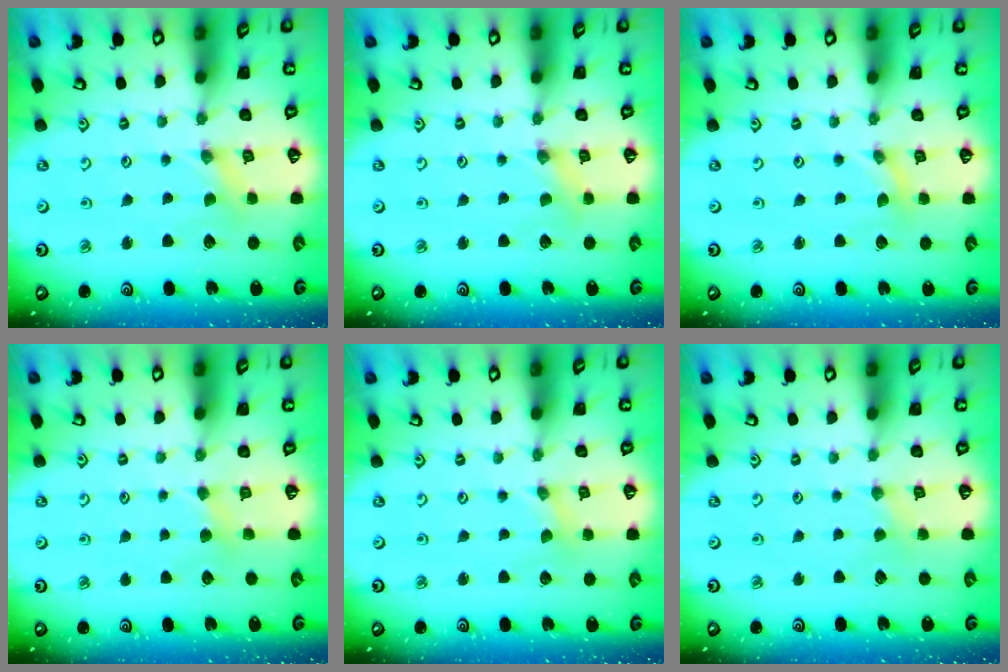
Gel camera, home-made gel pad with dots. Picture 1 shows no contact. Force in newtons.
{"total": 0.8, "press": 0.8, "slide": 0.0}
{"total": 0.0}
{"total": 3.0, "press": 3.0, "slide": 0.2}
{"total": 0.0}
{"total": 1.4, "press": 1.4, "slide": 0.3}